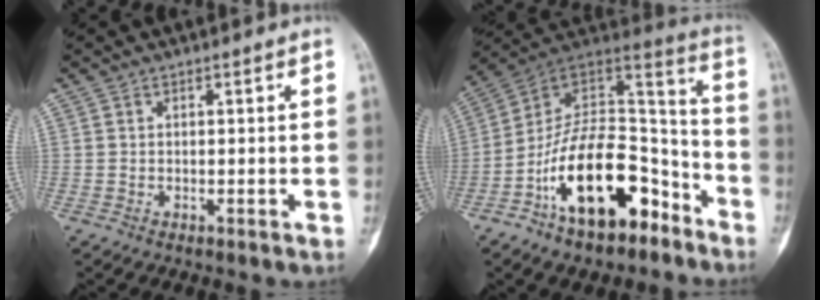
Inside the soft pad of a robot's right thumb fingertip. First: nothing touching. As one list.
[{"total": 22.4, "force": [-11.2, 11.6, 15.6], "torque": [-0.234, 0.108, -0.181]}]